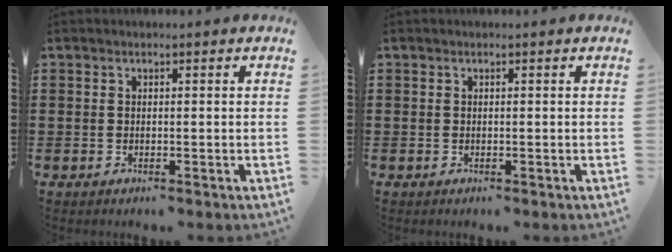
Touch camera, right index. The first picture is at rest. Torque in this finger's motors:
{"motor_torque": [0.00, 0.01, 0.00, 0.00]}